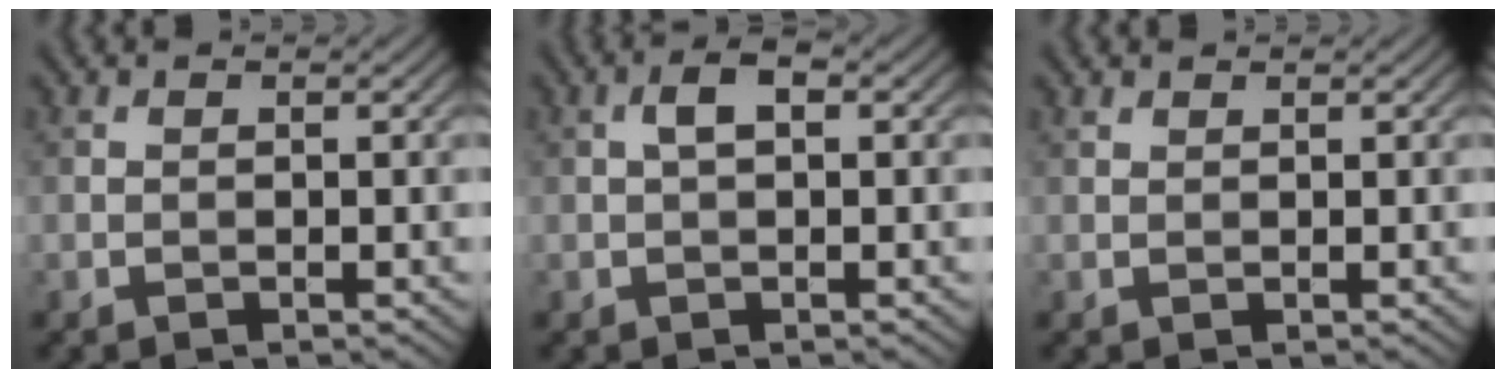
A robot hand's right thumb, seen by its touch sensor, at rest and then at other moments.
{"total": 2.7, "force": [0.5, 1.2, 2.3], "torque": [-0.042, 0.009, 0.004]}
{"total": 0.7, "force": [0.7, 0.2, 0.1], "torque": [-0.005, 0.001, 0.016]}